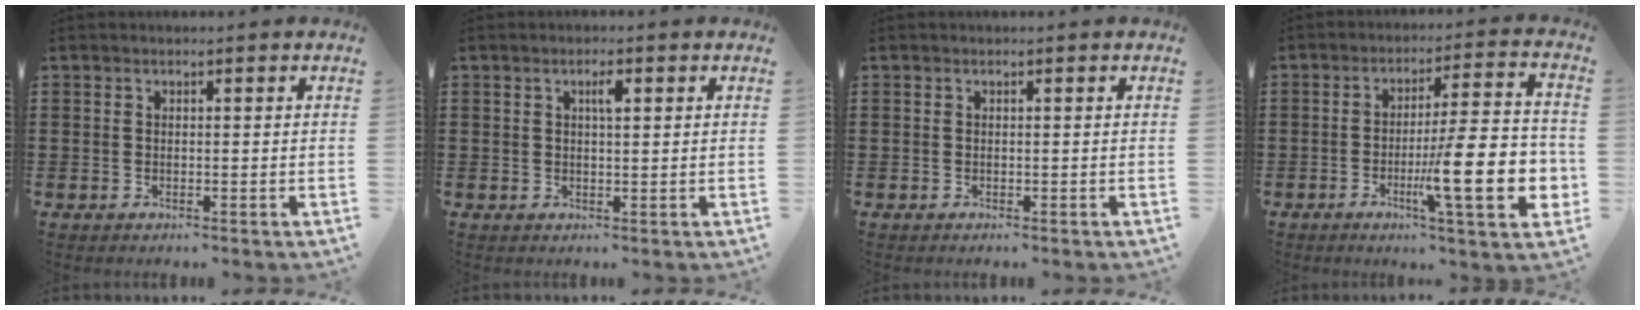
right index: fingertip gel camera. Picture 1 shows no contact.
{"total": 2.1, "force": [0.7, 0.6, 1.9], "torque": [-0.030, 0.003, 0.008]}
{"total": 0.0}
{"total": 15.7, "force": [-4.3, 3.2, 14.8], "torque": [-0.225, -0.005, -0.066]}